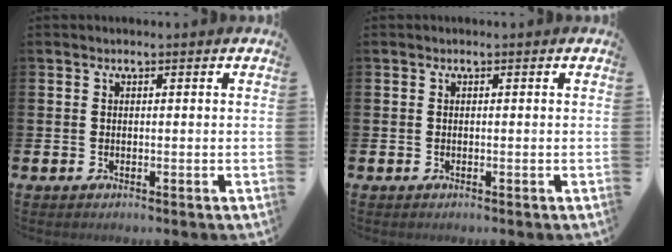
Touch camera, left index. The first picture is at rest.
{"total": 0.0}